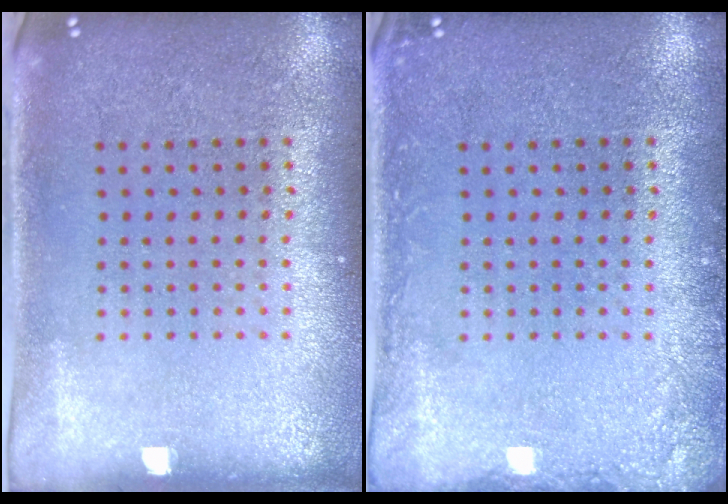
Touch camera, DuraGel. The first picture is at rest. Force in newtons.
{"total": 1.4, "press": 1.4, "slide": 0.2}